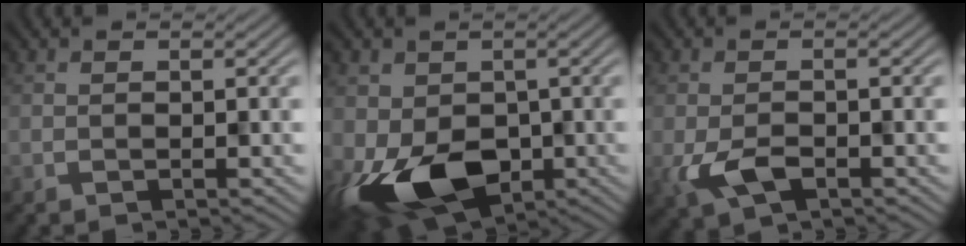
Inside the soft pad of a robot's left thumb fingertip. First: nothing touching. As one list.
[{"total": 14.0, "force": [-5.5, 8.4, 9.8], "torque": [-0.191, -0.033, -0.085]}, {"total": 4.2, "force": [-1.9, 2.2, 3.1], "torque": [-0.068, -0.009, -0.036]}]